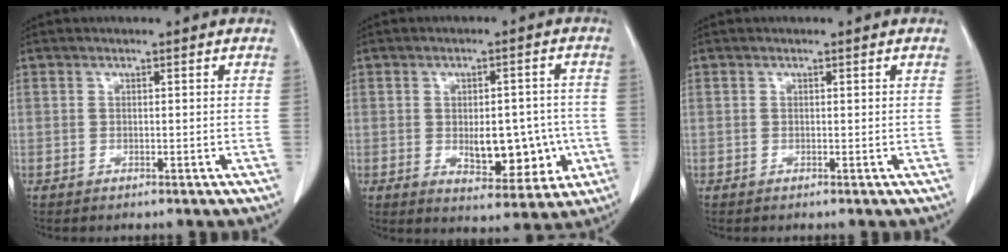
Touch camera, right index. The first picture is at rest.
{"total": 9.8, "force": [-1.6, 4.9, 8.3], "torque": [-0.101, 0.008, -0.007]}
{"total": 0.0}